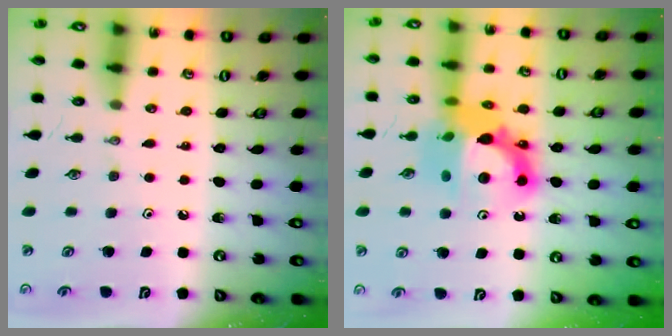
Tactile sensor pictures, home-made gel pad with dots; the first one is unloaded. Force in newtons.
{"total": 15.7, "press": 15.7, "slide": 1.3}